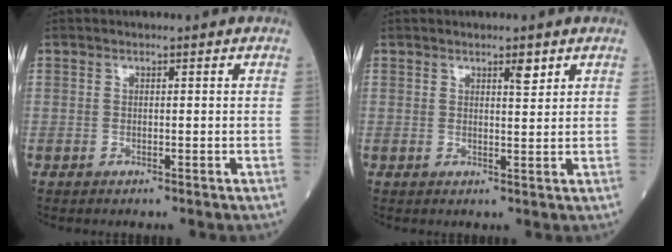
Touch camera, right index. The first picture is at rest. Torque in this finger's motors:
{"motor_torque": [-0.03, 0.09, 0.00, 0.00]}